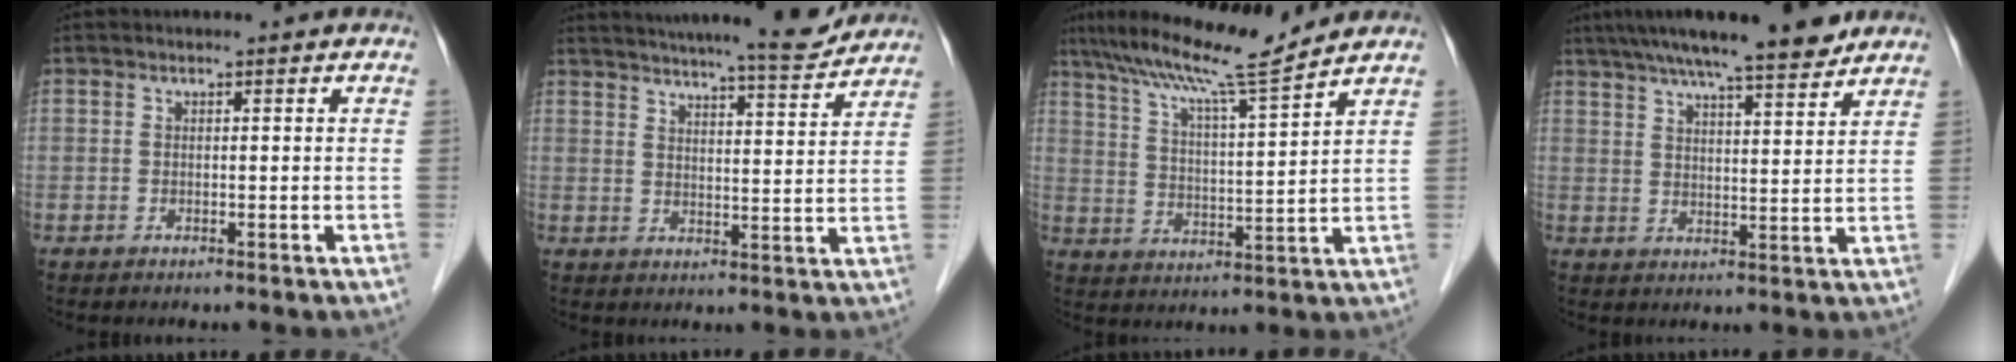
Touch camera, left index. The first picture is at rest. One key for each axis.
{"total": 15.3, "fx": 14.1, "fy": 0.8, "fz": 5.8, "tx": -0.091, "ty": -0.005, "tz": 0.189}
{"total": 11.9, "fx": 10.4, "fy": -1.3, "fz": 5.6, "tx": -0.105, "ty": 0.007, "tz": 0.177}
{"total": 13.9, "fx": 11.6, "fy": 1.4, "fz": 7.5, "tx": -0.120, "ty": 0.022, "tz": 0.172}